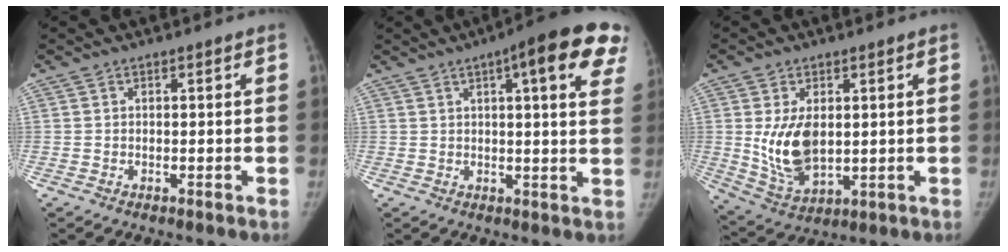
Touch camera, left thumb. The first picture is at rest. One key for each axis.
{"total": 16.4, "fx": 8.1, "fy": 3.7, "fz": 13.7, "tx": -0.163, "ty": -0.011, "tz": 0.090}
{"total": 10.7, "fx": 1.1, "fy": 6.4, "fz": 8.5, "tx": -0.148, "ty": -0.017, "tz": 0.038}